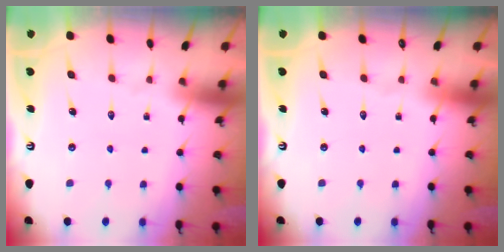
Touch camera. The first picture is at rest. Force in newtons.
{"total": 0.0}